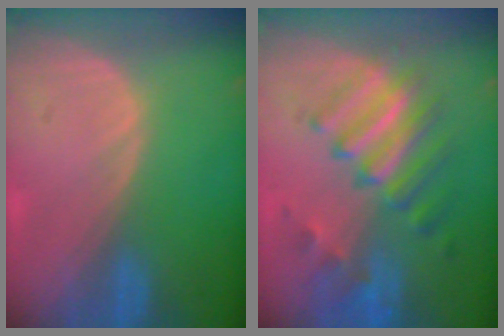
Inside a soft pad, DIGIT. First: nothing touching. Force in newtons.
{"total": 9.6, "press": 8.4, "slide": 4.7}